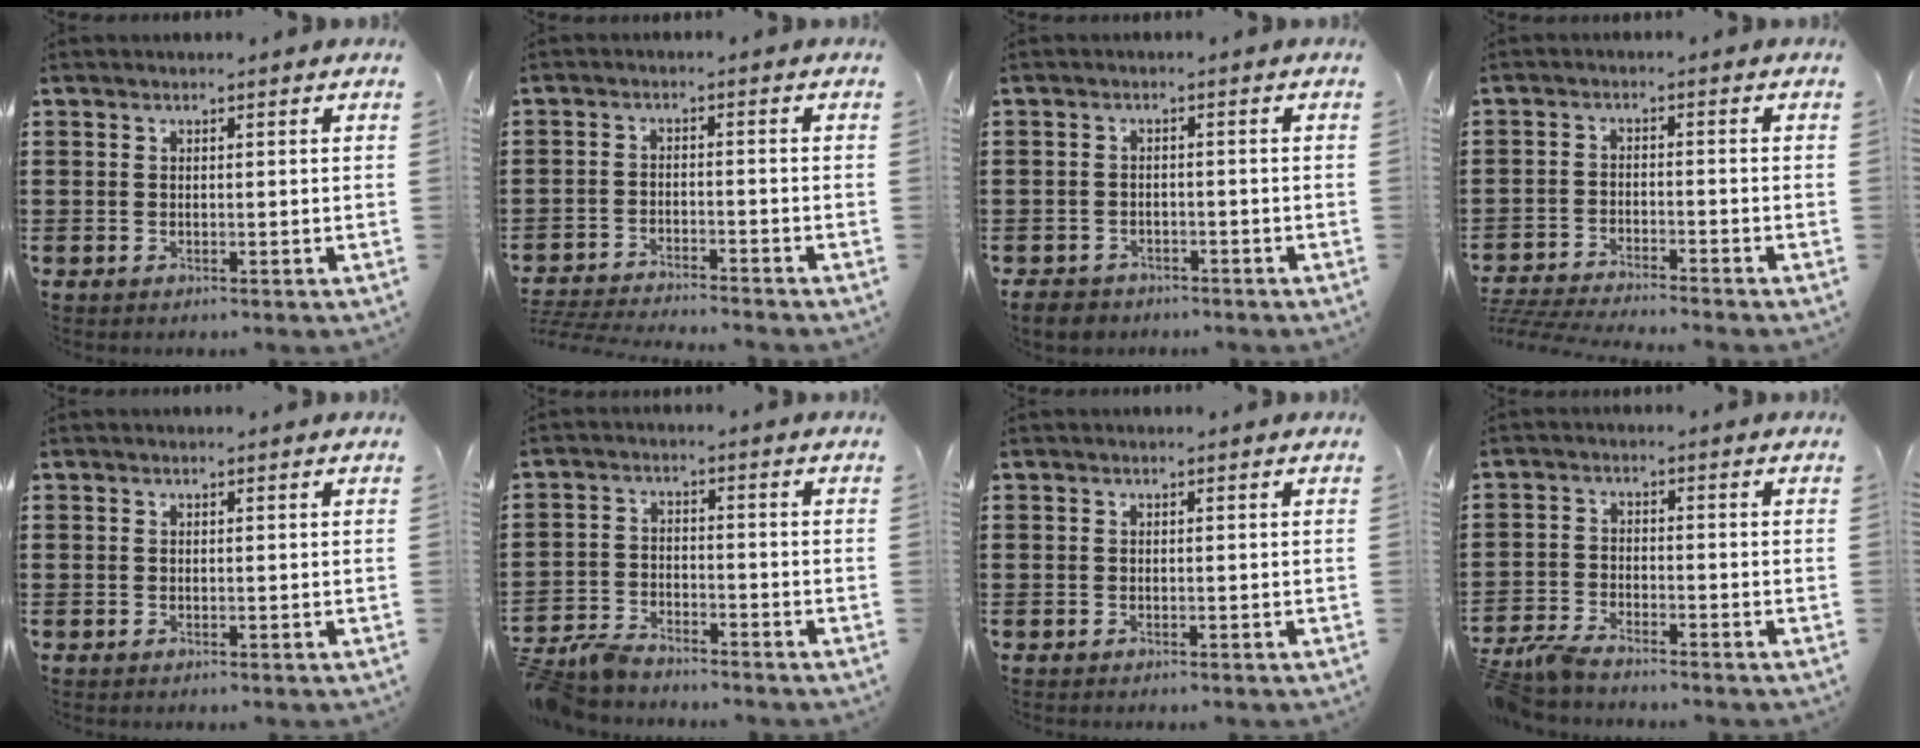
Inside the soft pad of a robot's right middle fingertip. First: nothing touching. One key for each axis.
{"total": 3.5, "fx": -3.5, "fy": -0.2, "fz": 0.4, "tx": -0.017, "ty": -0.005, "tz": -0.076}
{"total": 2.4, "fx": -2.3, "fy": 0.7, "fz": 0.3, "tx": -0.017, "ty": -0.002, "tz": -0.051}
{"total": 3.8, "fx": -3.8, "fy": -0.2, "fz": 0.6, "tx": -0.026, "ty": -0.010, "tz": -0.083}
{"total": 0.0}
{"total": 4.9, "fx": -4.7, "fy": 0.8, "fz": 1.0, "tx": -0.041, "ty": -0.003, "tz": -0.100}
{"total": 0.0}
{"total": 3.7, "fx": -3.5, "fy": 0.4, "fz": 1.1, "tx": -0.044, "ty": -0.005, "tz": -0.076}